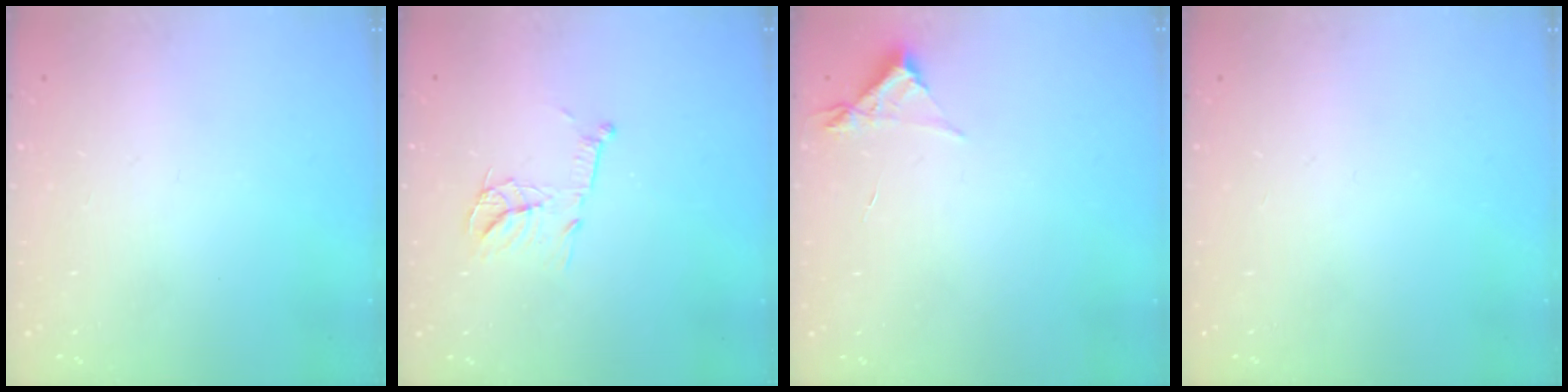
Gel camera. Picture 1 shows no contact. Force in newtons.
{"total": 11.7, "press": 11.7, "slide": 0.7}
{"total": 3.0, "press": 3.0, "slide": 0.3}
{"total": 0.0}